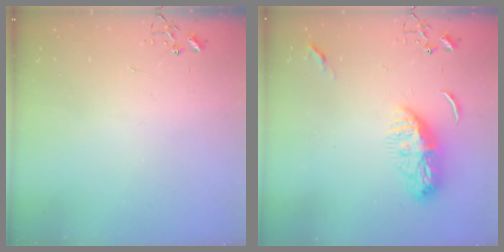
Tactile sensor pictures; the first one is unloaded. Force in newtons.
{"total": 12.5, "press": 12.5, "slide": 1.1}